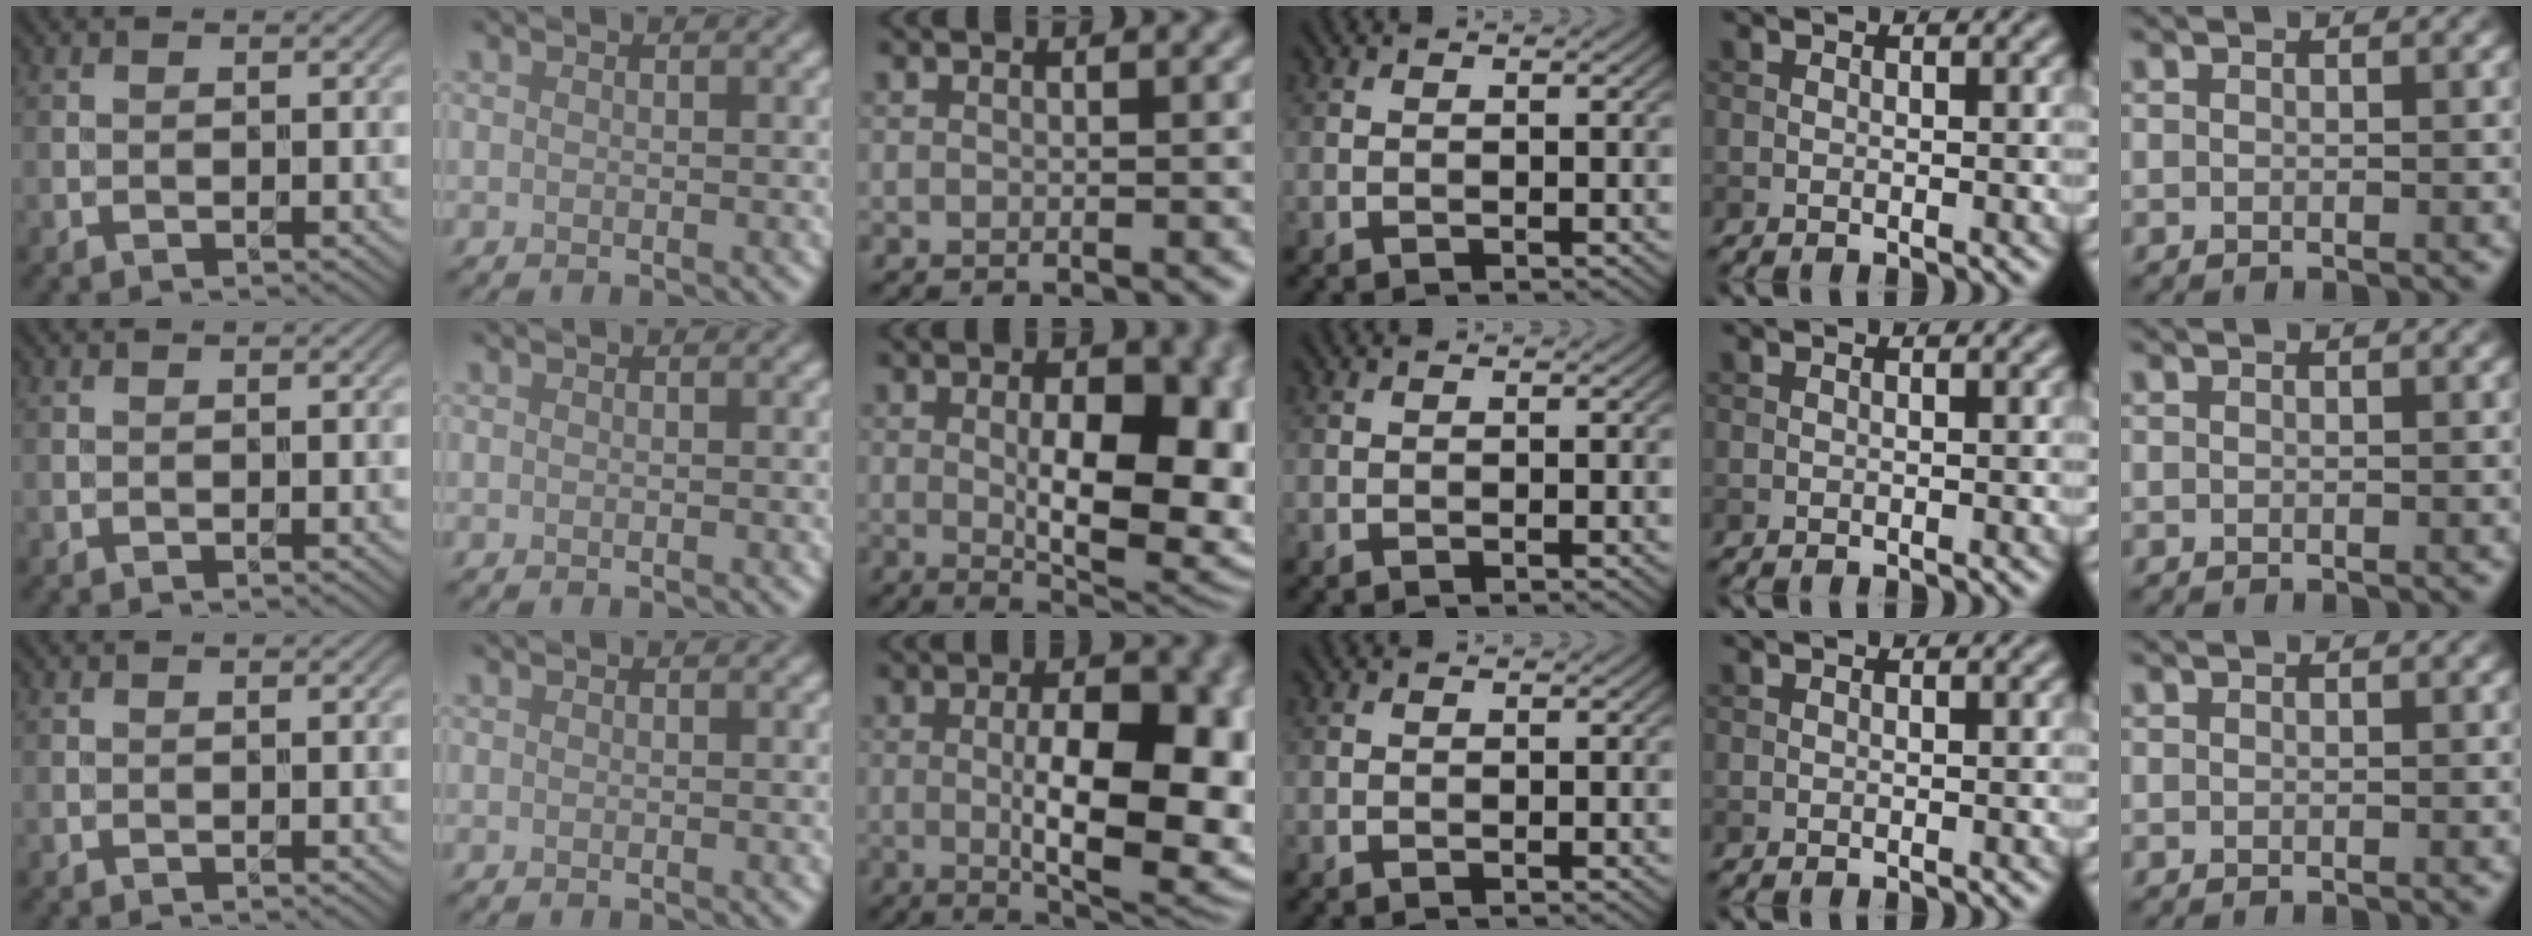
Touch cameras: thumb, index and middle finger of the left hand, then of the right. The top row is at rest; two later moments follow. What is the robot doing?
{"motion": "unscrew", "object": "dispenser bottle"}